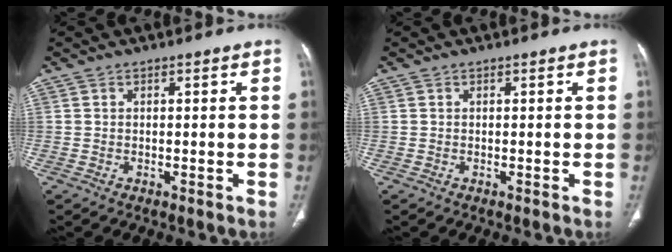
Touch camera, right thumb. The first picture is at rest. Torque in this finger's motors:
{"motor_torque": [-0.41, 0.26, 0.46, -0.26, -0.04]}